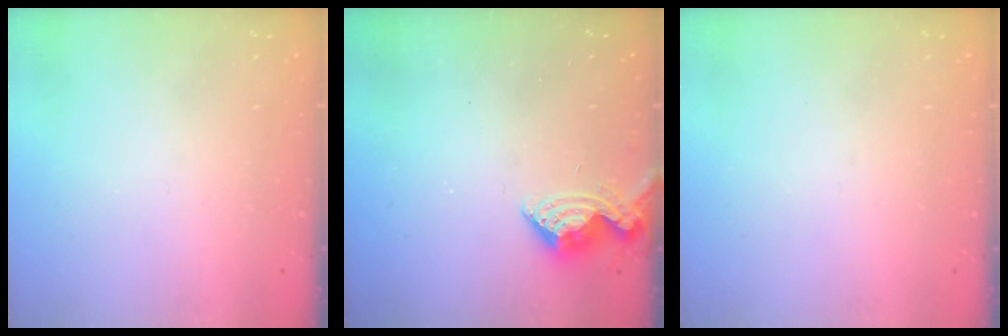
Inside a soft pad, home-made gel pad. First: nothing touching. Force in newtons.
{"total": 10.0, "press": 10.0, "slide": 1.0}
{"total": 0.0}